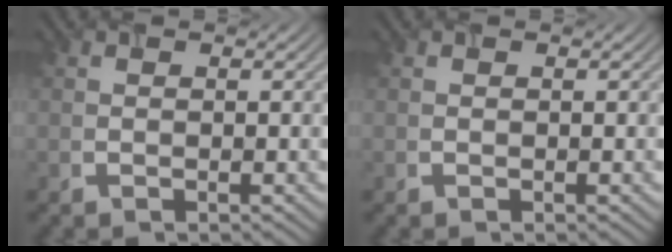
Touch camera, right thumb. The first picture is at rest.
{"total": 0.0}